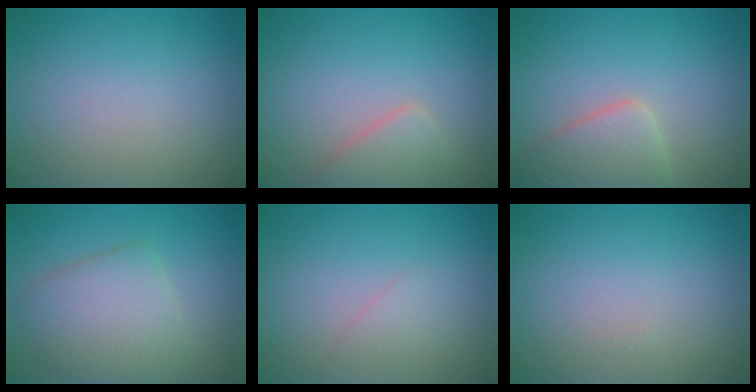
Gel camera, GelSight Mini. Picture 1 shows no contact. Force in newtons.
{"total": 2.6, "press": 2.6, "slide": 0.0}
{"total": 3.7, "press": 3.7, "slide": 0.3}
{"total": 5.1, "press": 5.1, "slide": 0.1}
{"total": 1.0, "press": 1.0, "slide": 0.0}
{"total": 0.0}